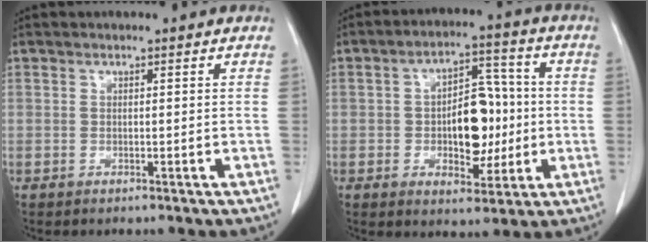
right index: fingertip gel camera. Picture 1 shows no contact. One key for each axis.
{"total": 10.2, "fx": -0.9, "fy": 5.3, "fz": 8.6, "tx": -0.132, "ty": 0.024, "tz": -0.008}